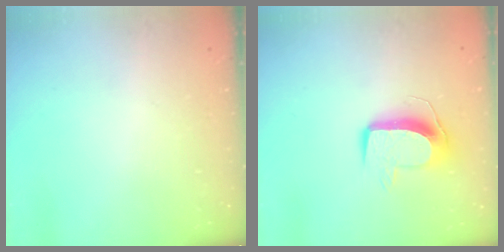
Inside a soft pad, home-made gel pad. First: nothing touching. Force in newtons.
{"total": 10.3, "press": 10.3, "slide": 0.7}